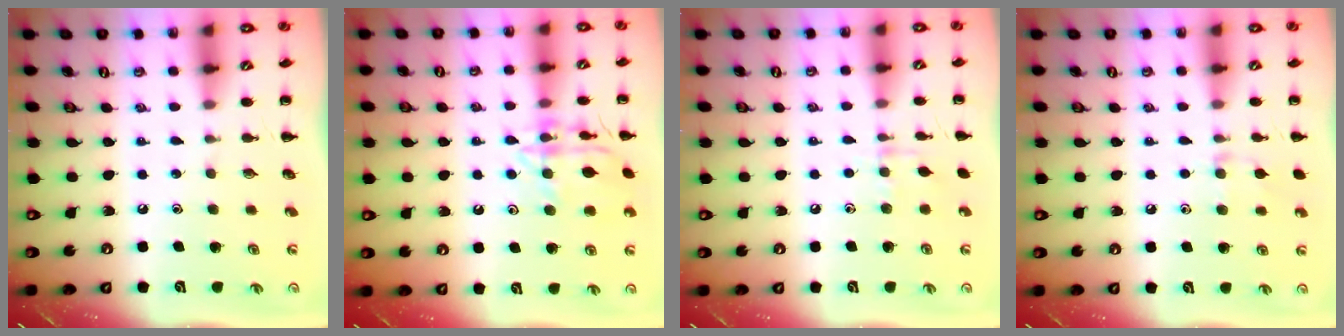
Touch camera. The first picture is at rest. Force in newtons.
{"total": 14.8, "press": 14.8, "slide": 0.5}
{"total": 6.0, "press": 5.8, "slide": 1.8}
{"total": 6.5, "press": 6.1, "slide": 2.3}